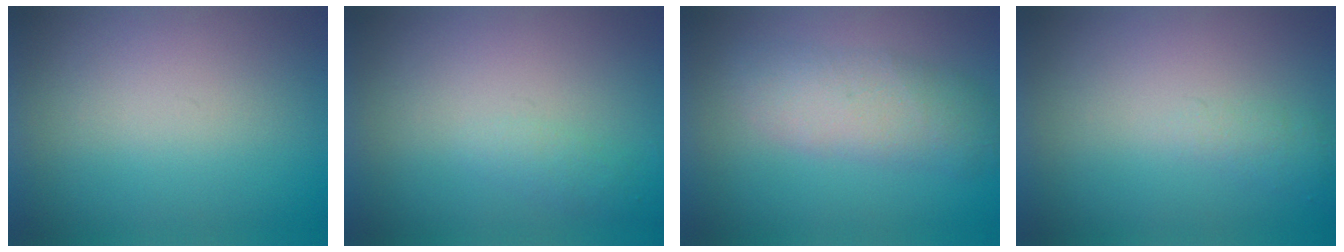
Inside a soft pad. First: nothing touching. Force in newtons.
{"total": 1.1}
{"total": 3.2}
{"total": 1.0}